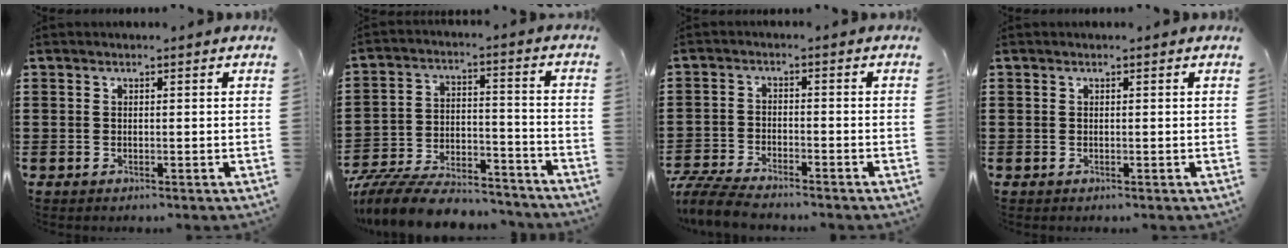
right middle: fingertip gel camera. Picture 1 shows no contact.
{"total": 10.0, "force": [-9.5, 1.8, 2.6], "torque": [-0.047, 0.024, -0.184]}
{"total": 5.7, "force": [-5.4, 0.8, 1.5], "torque": [-0.048, -0.002, -0.112]}
{"total": 0.0}